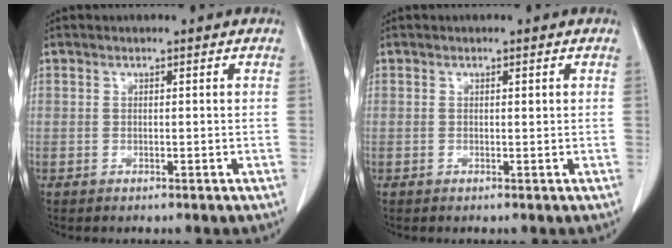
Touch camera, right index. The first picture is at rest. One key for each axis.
{"total": 0.5, "fx": 0.2, "fy": 0.1, "fz": 0.5, "tx": -0.010, "ty": -0.001, "tz": 0.003}